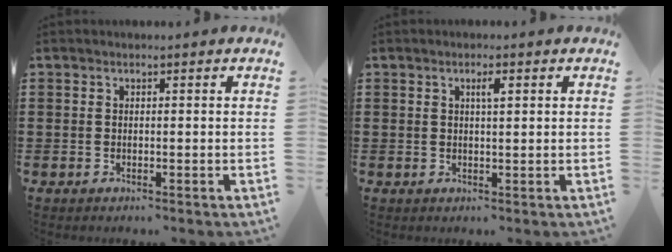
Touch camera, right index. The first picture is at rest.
{"total": 1.8, "force": [0.7, 0.4, 1.6], "torque": [-0.023, 0.002, 0.008]}